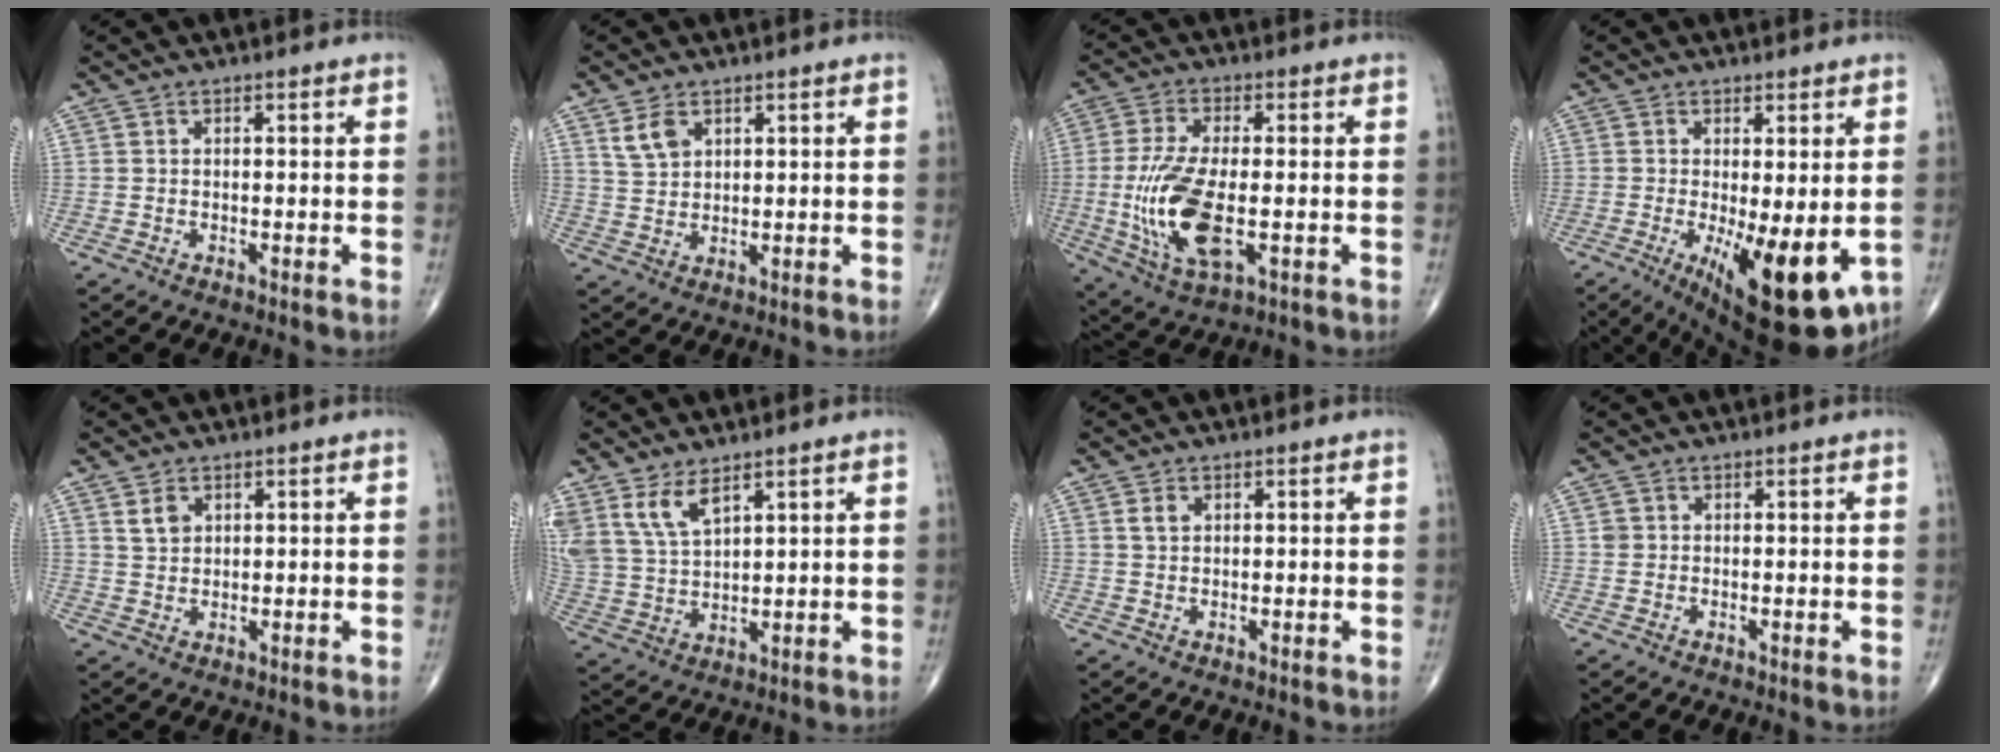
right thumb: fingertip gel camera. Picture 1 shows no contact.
{"total": 4.4, "force": [2.4, 2.7, 2.4], "torque": [-0.039, -0.010, 0.054]}
{"total": 14.4, "force": [-2.4, 5.9, 12.9], "torque": [-0.274, -0.011, -0.038]}
{"total": 15.0, "force": [-3.8, 5.2, 13.6], "torque": [-0.183, -0.028, -0.038]}
{"total": 3.0, "force": [1.5, 2.1, 1.5], "torque": [-0.019, -0.008, 0.033]}
{"total": 8.3, "force": [5.4, 3.6, 5.2], "torque": [-0.101, -0.021, 0.122]}
{"total": 1.7, "force": [0.7, 1.2, 1.0], "torque": [-0.017, 0.001, 0.016]}
{"total": 1.0, "force": [0.2, 1.0, 0.2], "torque": [0.003, 0.002, 0.004]}